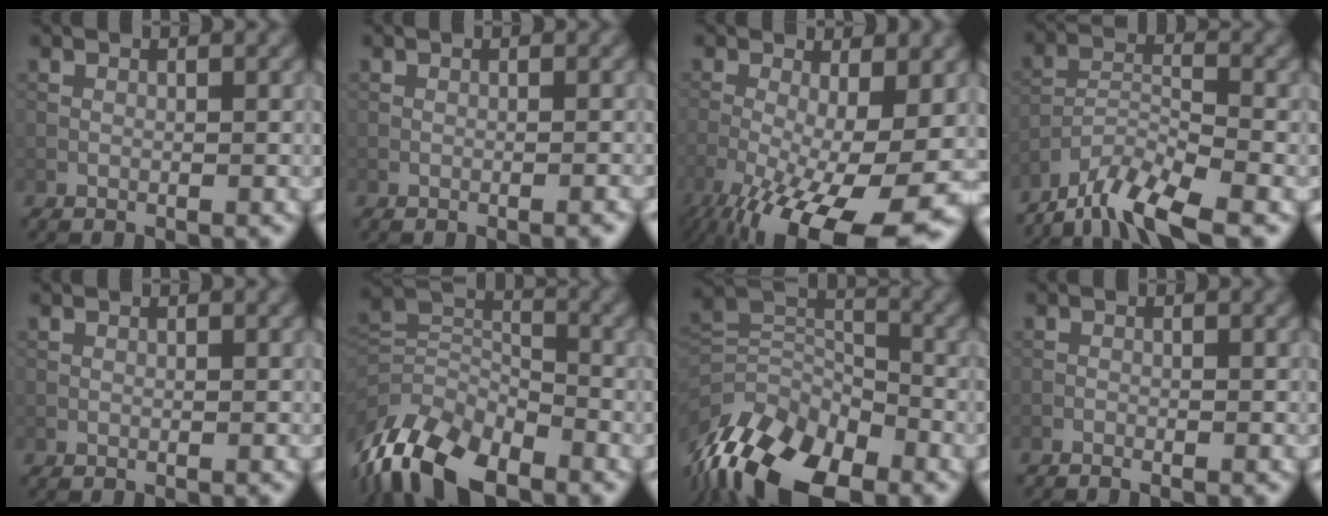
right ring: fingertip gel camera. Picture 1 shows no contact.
{"total": 0.7, "force": [-0.5, 0.1, 0.5], "torque": [-0.005, 0.002, -0.009]}
{"total": 15.9, "force": [-6.9, 5.0, 13.4], "torque": [-0.241, -0.029, -0.102]}
{"total": 8.5, "force": [-7.2, 2.0, 4.2], "torque": [-0.076, -0.006, -0.135]}
{"total": 0.0}
{"total": 12.2, "force": [-8.4, 5.9, 6.7], "torque": [-0.141, -0.012, -0.160]}
{"total": 14.3, "force": [-9.7, 7.3, 7.5], "torque": [-0.150, -0.005, -0.166]}
{"total": 0.9, "force": [-0.8, -0.1, 0.4], "torque": [-0.015, 0.003, -0.018]}